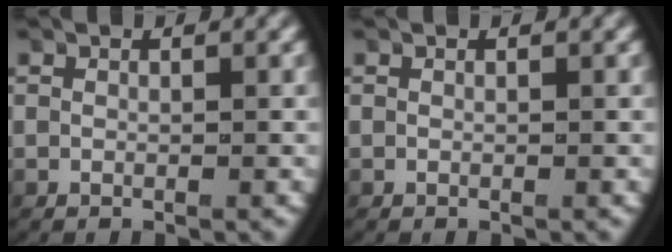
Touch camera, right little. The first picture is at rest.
{"total": 0.0}